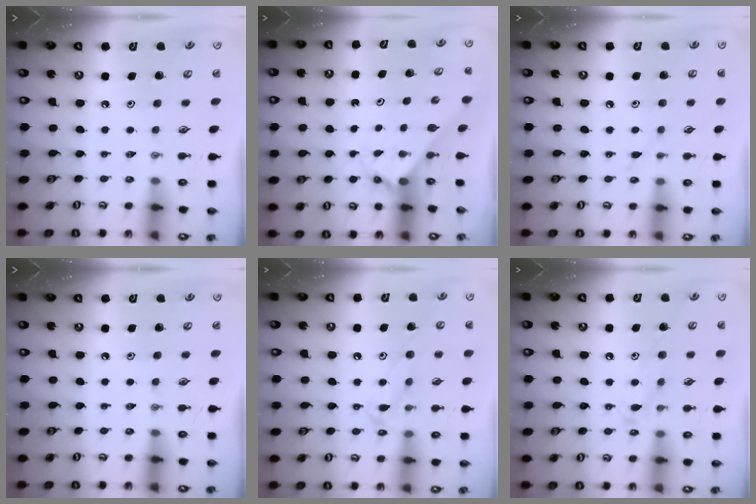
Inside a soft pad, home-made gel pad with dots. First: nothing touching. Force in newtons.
{"total": 2.6, "press": 2.6, "slide": 0.3}
{"total": 4.5, "press": 4.4, "slide": 0.6}
{"total": 0.0}
{"total": 10.1, "press": 10.1, "slide": 0.6}
{"total": 10.4, "press": 10.4, "slide": 0.7}